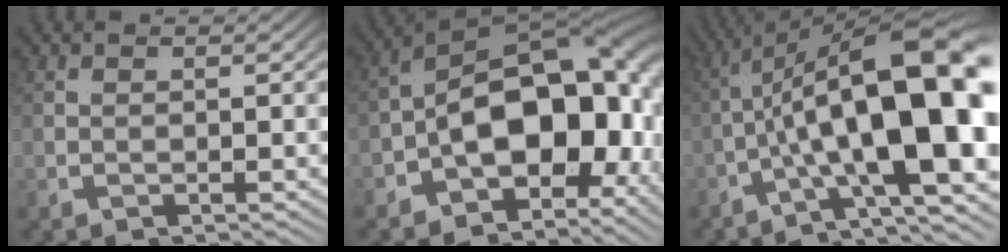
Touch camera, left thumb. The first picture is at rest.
{"total": 17.5, "force": [-2.6, 9.7, 14.3], "torque": [-0.229, -0.019, -0.044]}
{"total": 14.6, "force": [-1.8, 4.7, 13.6], "torque": [-0.203, 0.006, -0.041]}